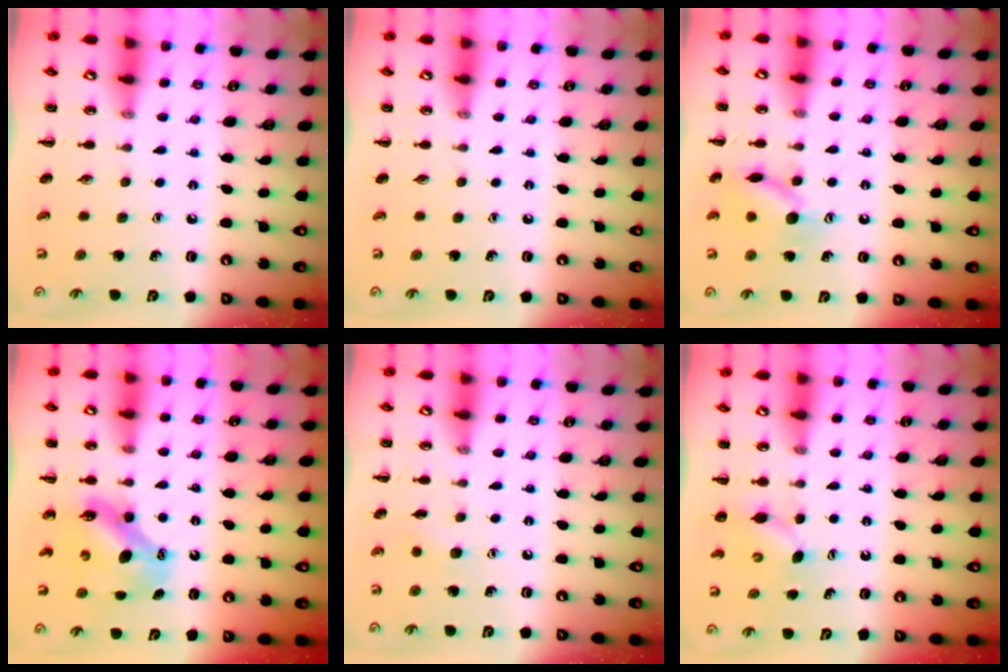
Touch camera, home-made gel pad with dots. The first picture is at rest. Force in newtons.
{"total": 0.0}
{"total": 11.5, "press": 11.5, "slide": 0.7}
{"total": 8.8, "press": 8.6, "slide": 1.6}
{"total": 4.4, "press": 4.3, "slide": 1.0}
{"total": 3.6, "press": 3.5, "slide": 0.7}